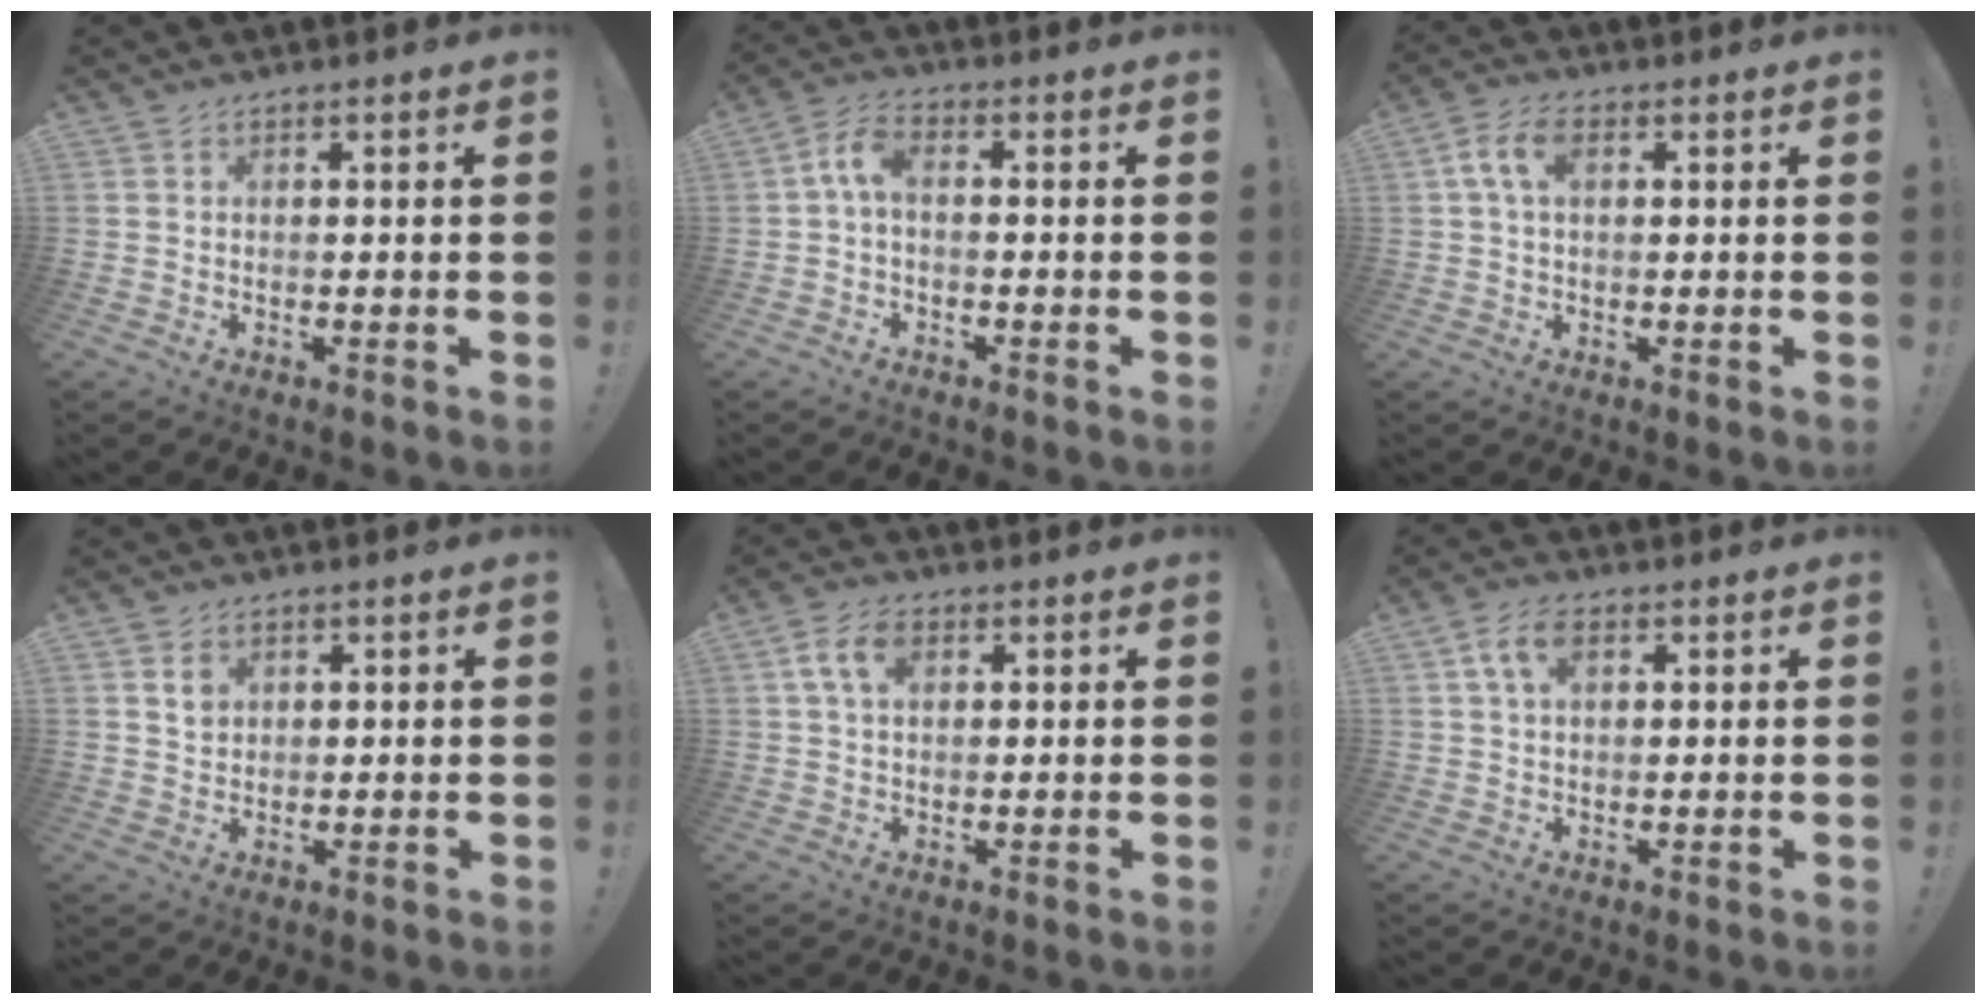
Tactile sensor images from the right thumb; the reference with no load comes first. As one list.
[{"total": 5.9, "force": [0.1, 2.8, 5.2], "torque": [-0.112, 0.005, 0.003]}, {"total": 7.2, "force": [1.9, 4.2, 5.6], "torque": [-0.111, 0.010, 0.036]}, {"total": 3.5, "force": [1.7, 2.8, 1.2], "torque": [-0.005, -0.003, 0.028]}, {"total": 7.3, "force": [2.3, 4.7, 5.1], "torque": [-0.097, 0.008, 0.044]}, {"total": 6.7, "force": [2.6, 4.0, 4.7], "torque": [-0.085, 0.007, 0.048]}]